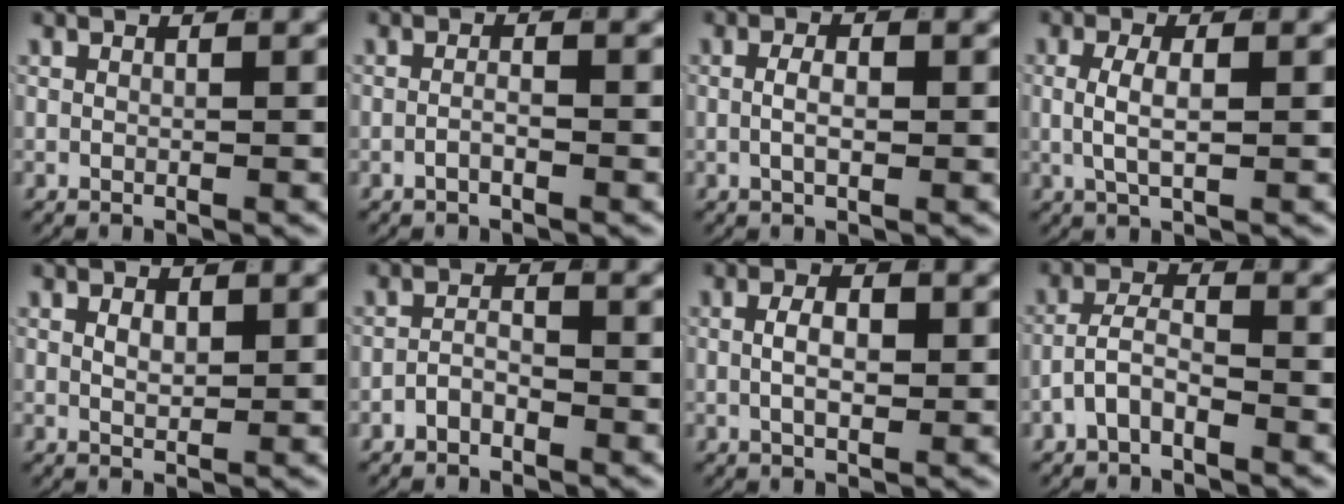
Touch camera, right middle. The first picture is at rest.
{"total": 1.3, "force": [-1.0, 0.1, 0.8], "torque": [-0.015, -0.003, -0.019]}
{"total": 1.9, "force": [-0.4, 0.6, 1.8], "torque": [-0.025, -0.003, -0.007]}
{"total": 2.7, "force": [0.3, 0.9, 2.6], "torque": [-0.053, -0.005, 0.009]}
{"total": 1.3, "force": [0.4, 0.5, 1.1], "torque": [-0.020, -0.012, 0.016]}
{"total": 1.8, "force": [-1.5, 0.8, 0.7], "torque": [-0.003, 0.001, -0.032]}
{"total": 2.8, "force": [-0.1, 1.1, 2.6], "torque": [-0.032, -0.002, -0.003]}
{"total": 2.8, "force": [-1.8, 1.3, 1.7], "torque": [-0.024, 0.001, -0.037]}